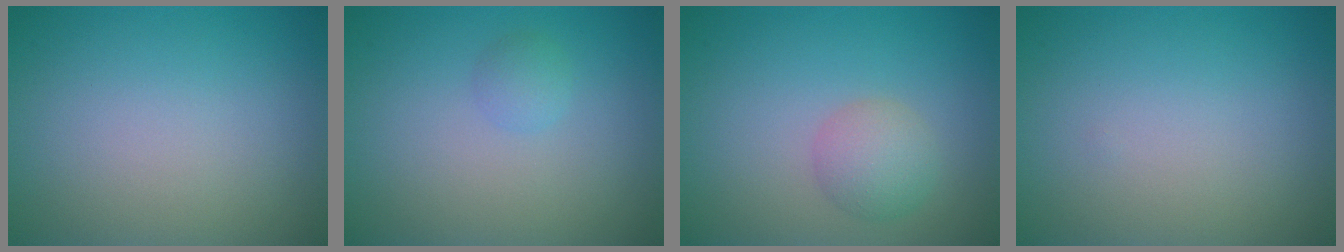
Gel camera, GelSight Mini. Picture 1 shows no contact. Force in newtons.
{"total": 1.1, "press": 1.1, "slide": 0.0}
{"total": 2.5, "press": 2.5, "slide": 0.1}
{"total": 0.0}